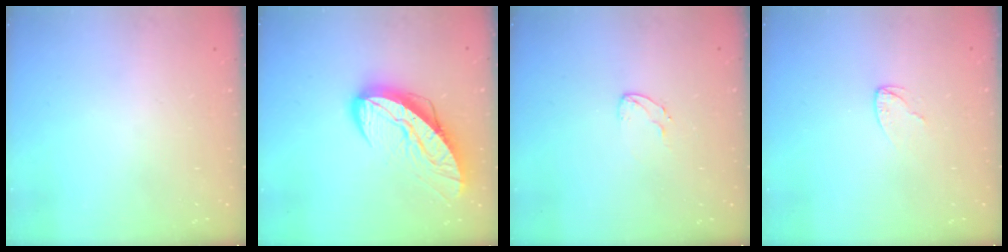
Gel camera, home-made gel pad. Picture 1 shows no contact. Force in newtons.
{"total": 12.3, "press": 12.2, "slide": 1.1}
{"total": 3.6, "press": 3.6, "slide": 0.2}
{"total": 3.0, "press": 3.0, "slide": 0.3}